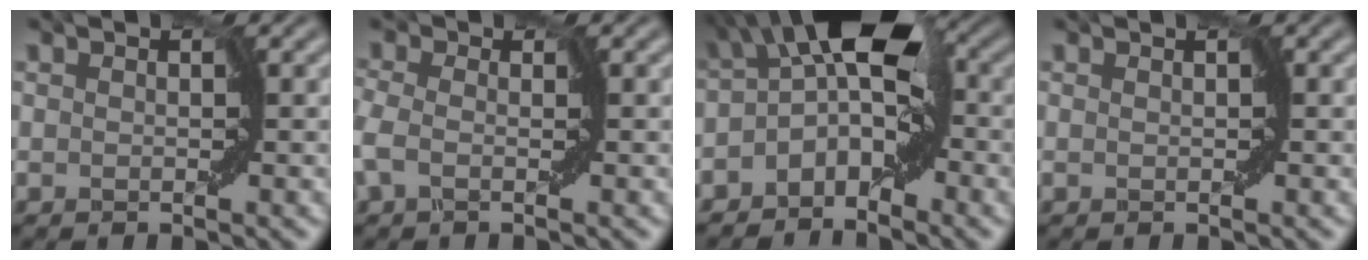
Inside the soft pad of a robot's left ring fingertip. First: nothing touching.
{"total": 2.0, "force": [-0.5, 1.3, 1.4], "torque": [-0.035, 0.004, -0.024]}
{"total": 7.8, "force": [-1.4, 3.8, 6.7], "torque": [-0.104, 0.019, -0.045]}
{"total": 0.0}